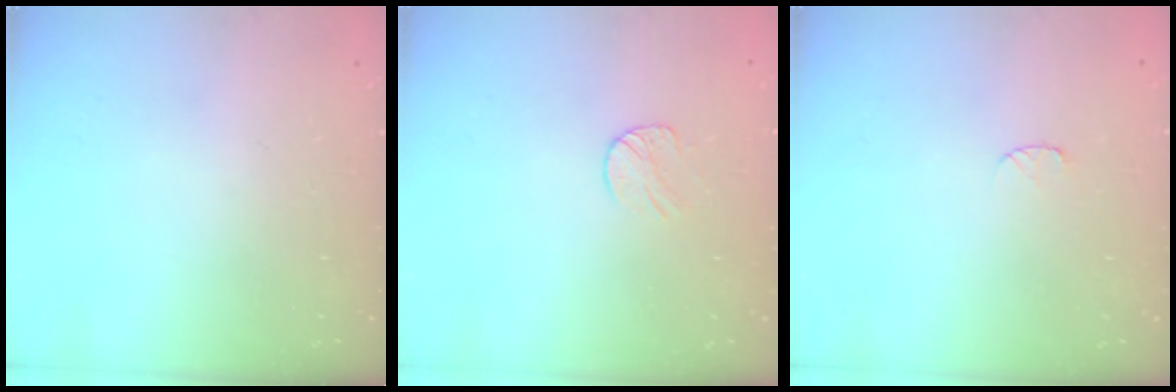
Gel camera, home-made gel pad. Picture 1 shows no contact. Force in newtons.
{"total": 5.8, "press": 5.8, "slide": 0.6}
{"total": 3.8, "press": 3.8, "slide": 0.4}